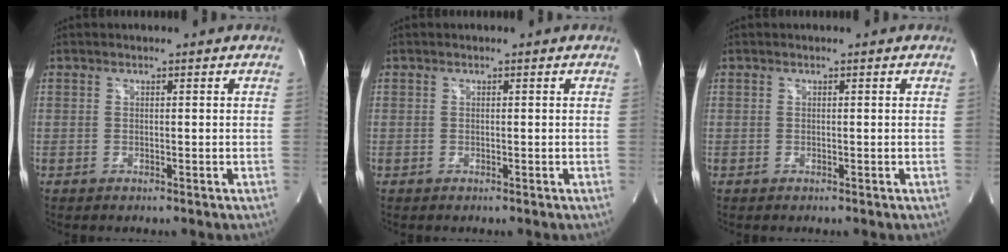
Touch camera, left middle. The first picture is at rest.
{"total": 0.0}
{"total": 0.0}